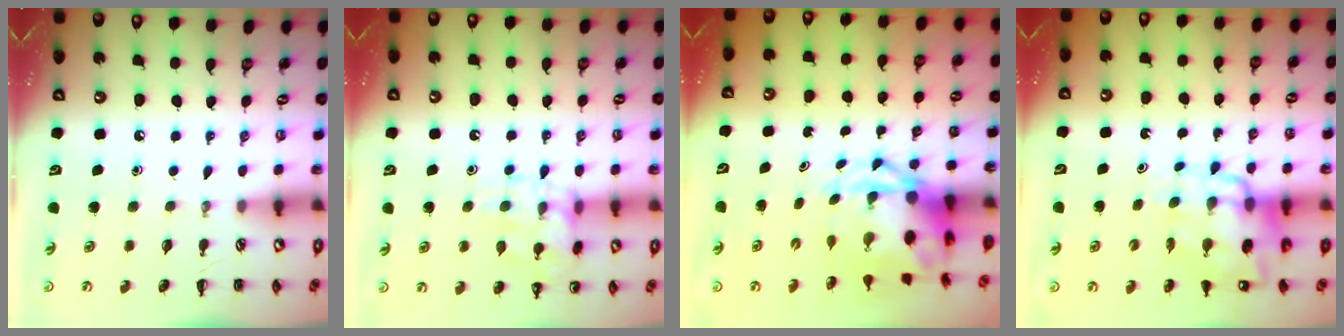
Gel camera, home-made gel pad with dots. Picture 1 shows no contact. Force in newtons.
{"total": 14.5, "press": 14.4, "slide": 1.9}
{"total": 6.0, "press": 5.9, "slide": 1.4}
{"total": 13.5, "press": 12.9, "slide": 4.0}